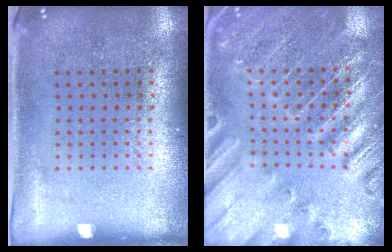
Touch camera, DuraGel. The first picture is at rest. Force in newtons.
{"total": 2.8, "press": 2.8, "slide": 0.4}